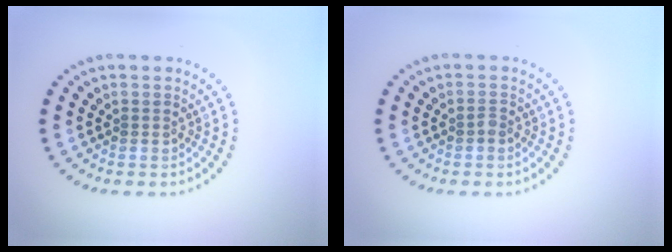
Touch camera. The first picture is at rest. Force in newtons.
{"total": 0.6, "press": 0.5, "slide": 0.3}